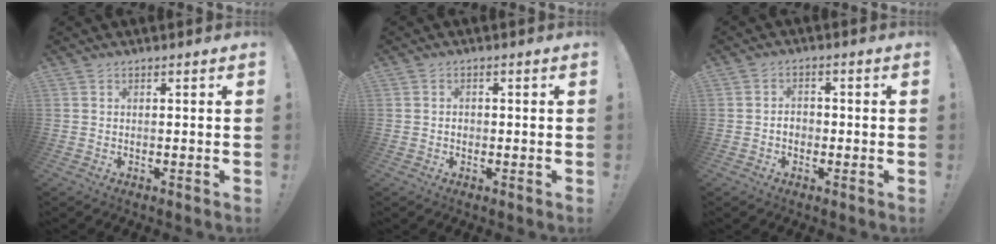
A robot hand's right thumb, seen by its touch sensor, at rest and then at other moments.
{"total": 1.2, "force": [-0.6, 1.0, 0.5], "torque": [-0.009, 0.004, -0.011]}
{"total": 2.9, "force": [-1.2, 2.1, 1.6], "torque": [-0.029, 0.005, -0.021]}